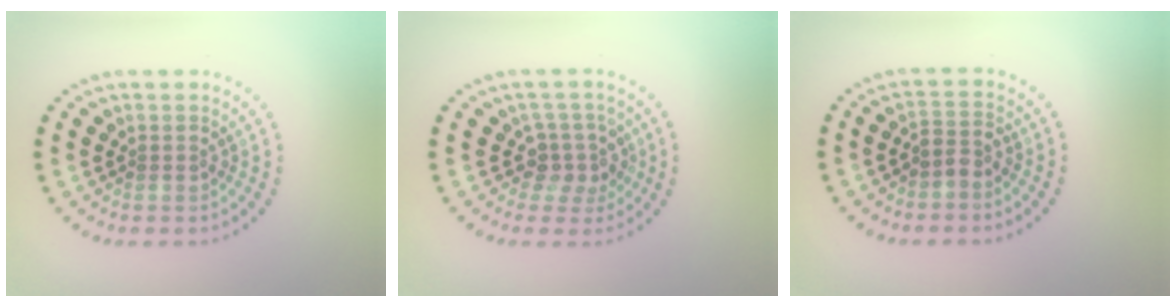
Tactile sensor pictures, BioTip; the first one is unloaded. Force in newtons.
{"total": 2.7, "press": 2.1, "slide": 1.7}
{"total": 1.6, "press": 1.3, "slide": 1.0}